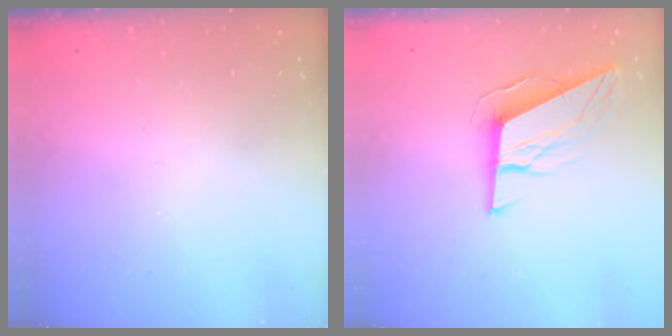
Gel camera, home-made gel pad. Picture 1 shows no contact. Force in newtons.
{"total": 10.1, "press": 10.0, "slide": 1.6}